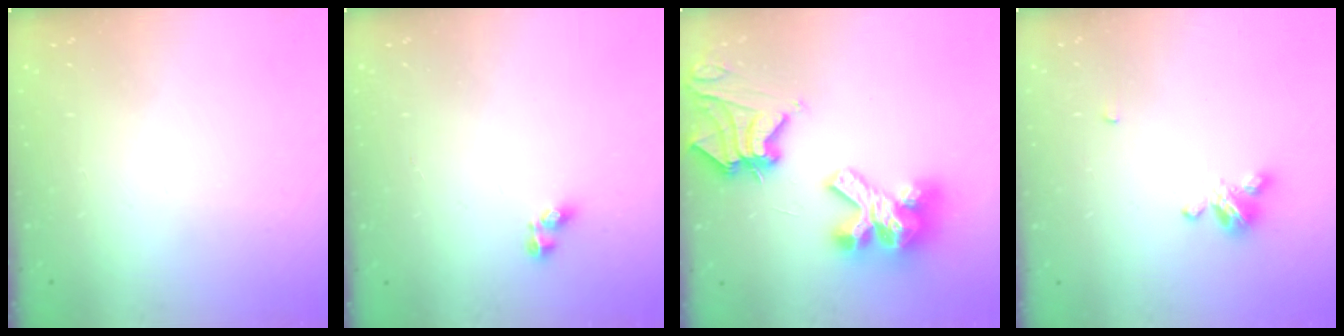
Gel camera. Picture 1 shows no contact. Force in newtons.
{"total": 3.0, "press": 2.9, "slide": 0.9}
{"total": 14.5, "press": 14.3, "slide": 1.8}
{"total": 5.1, "press": 5.0, "slide": 0.5}